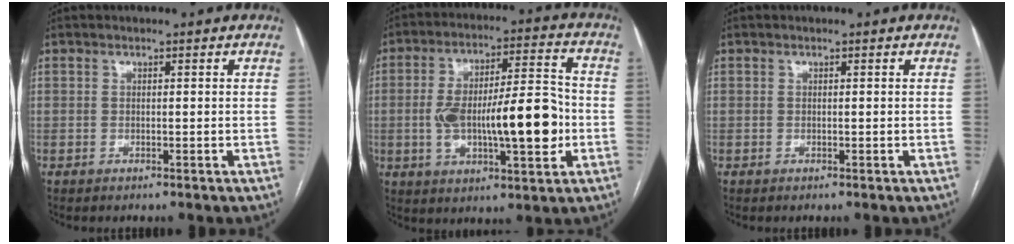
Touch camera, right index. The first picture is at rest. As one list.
[{"total": 16.7, "force": [-2.3, 4.5, 15.9], "torque": [-0.270, 0.021, -0.029]}, {"total": 0.0}]